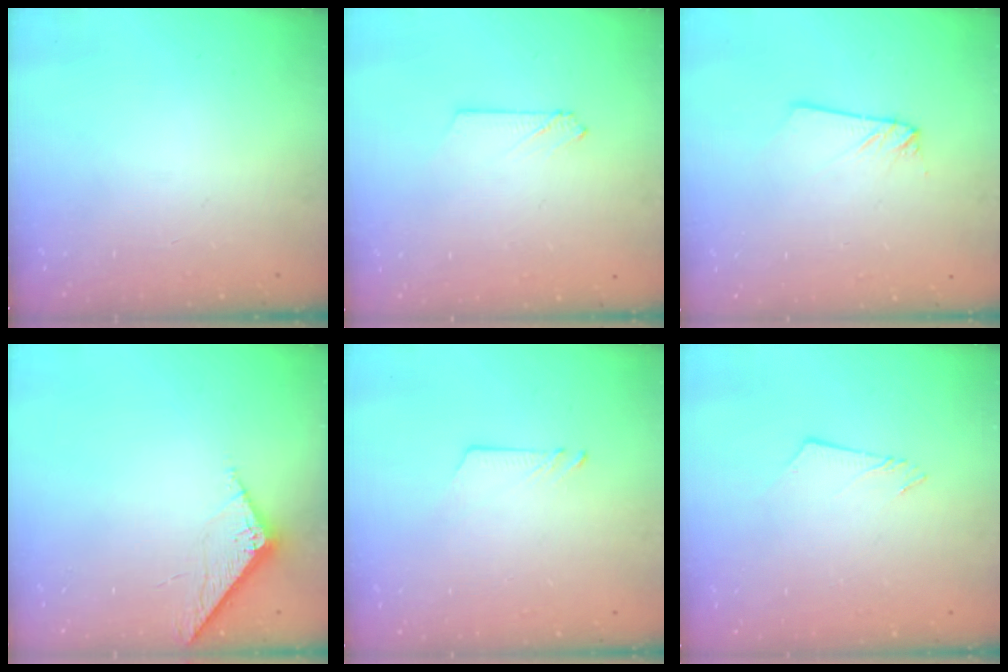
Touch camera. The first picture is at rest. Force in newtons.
{"total": 2.1, "press": 2.1, "slide": 0.2}
{"total": 2.2, "press": 2.2, "slide": 0.2}
{"total": 7.0, "press": 7.0, "slide": 0.5}
{"total": 3.5, "press": 3.4, "slide": 0.5}
{"total": 3.4, "press": 3.4, "slide": 0.3}